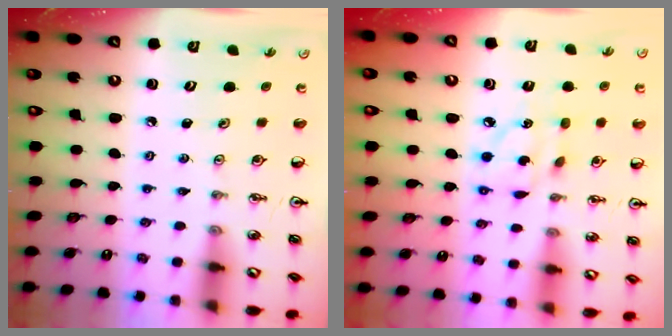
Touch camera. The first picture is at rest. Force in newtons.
{"total": 7.3, "press": 7.3, "slide": 0.1}